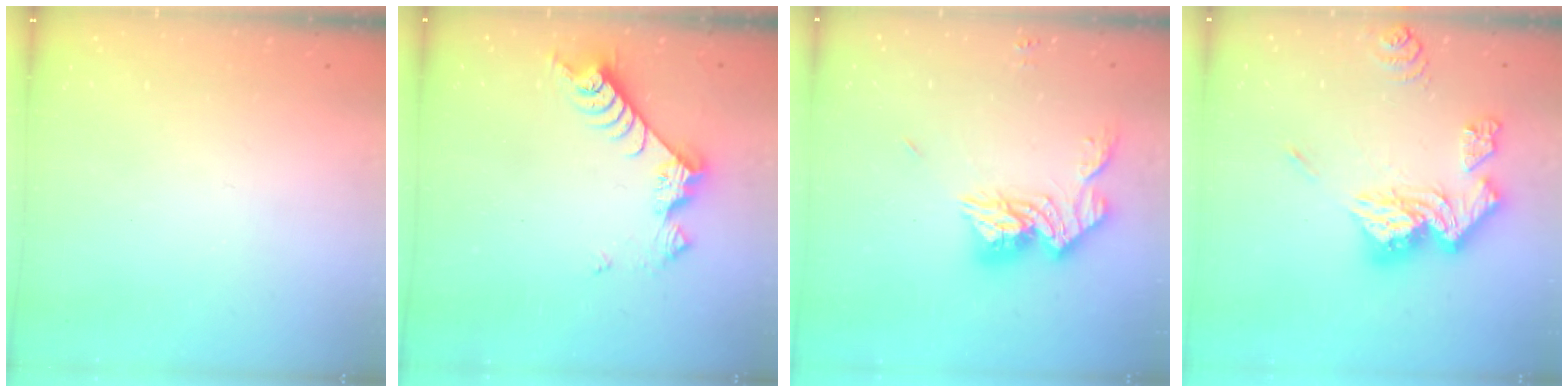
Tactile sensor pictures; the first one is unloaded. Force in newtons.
{"total": 7.8, "press": 7.8, "slide": 0.6}
{"total": 14.1, "press": 14.1, "slide": 1.2}
{"total": 15.8, "press": 15.8, "slide": 1.4}